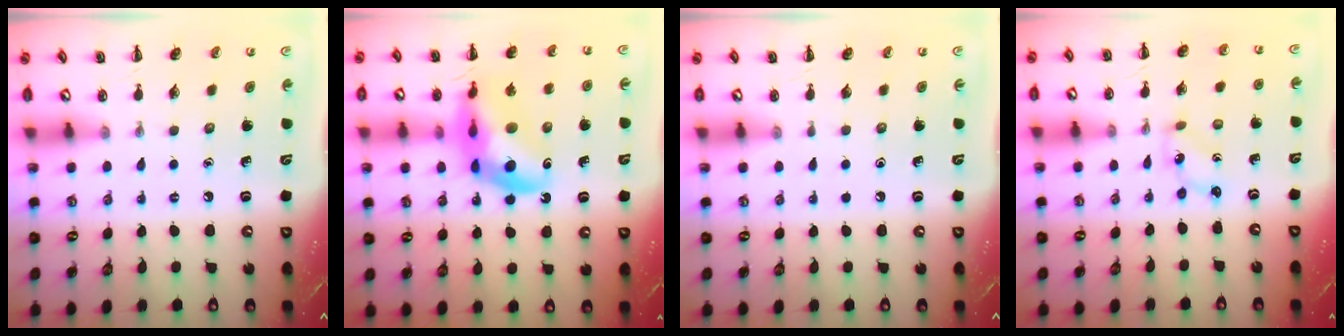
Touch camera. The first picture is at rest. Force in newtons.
{"total": 16.2, "press": 15.7, "slide": 4.2}
{"total": 0.0}
{"total": 1.1, "press": 1.1, "slide": 0.1}